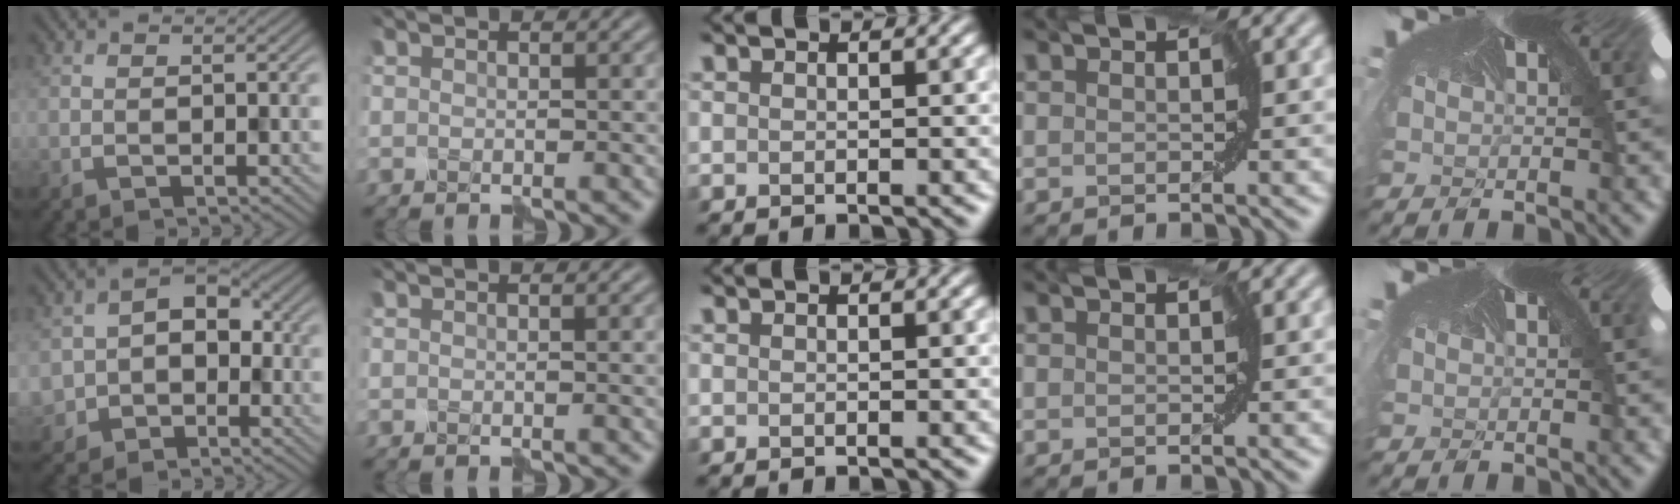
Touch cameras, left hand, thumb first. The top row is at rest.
{"thumb": {"total": 6.7, "force": [-2.0, 5.5, 3.2], "torque": [-0.061, -0.010, -0.045]}, "index": {"total": 1.1, "force": [0.0, 0.3, 1.1], "torque": [-0.013, 0.002, -0.002]}}